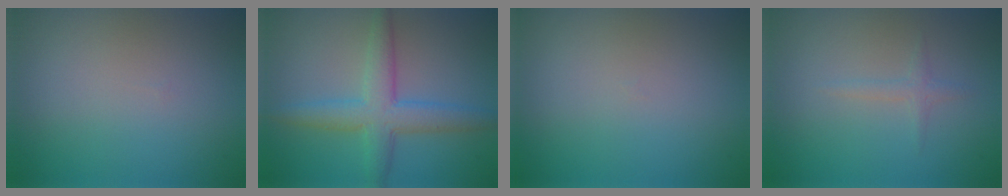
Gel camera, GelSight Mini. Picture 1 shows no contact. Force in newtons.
{"total": 4.8, "press": 4.8, "slide": 0.1}
{"total": 0.0}
{"total": 1.0, "press": 1.0, "slide": 0.1}